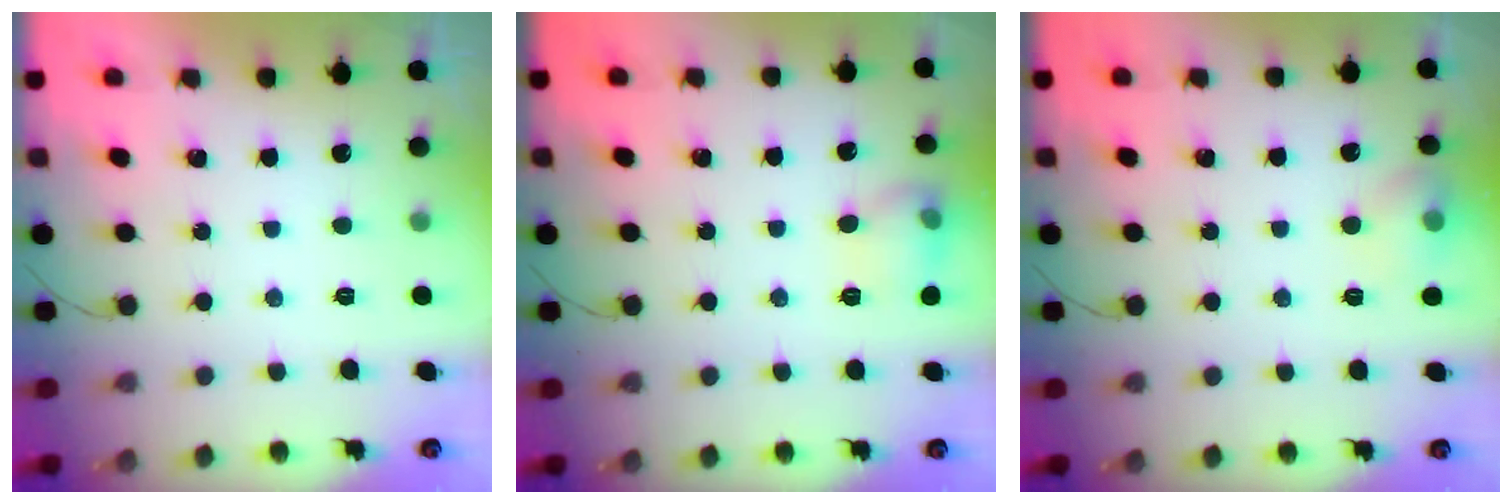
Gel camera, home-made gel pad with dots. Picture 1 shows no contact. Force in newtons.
{"total": 8.2, "press": 8.1, "slide": 0.6}
{"total": 7.8, "press": 7.6, "slide": 1.6}